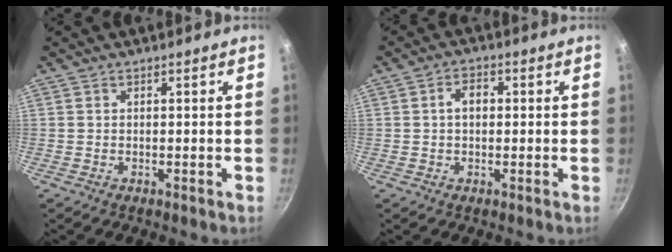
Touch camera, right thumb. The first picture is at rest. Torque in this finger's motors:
{"motor_torque": [0.20, 1.41, 0.71, -0.55, 0.03]}